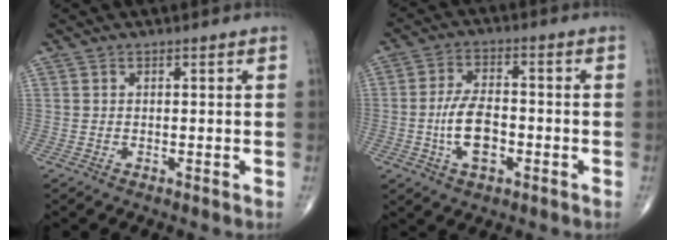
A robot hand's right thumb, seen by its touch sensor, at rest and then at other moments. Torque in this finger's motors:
{"motor_torque": [0.79, 0.24, 1.12, -0.52, 0.34]}